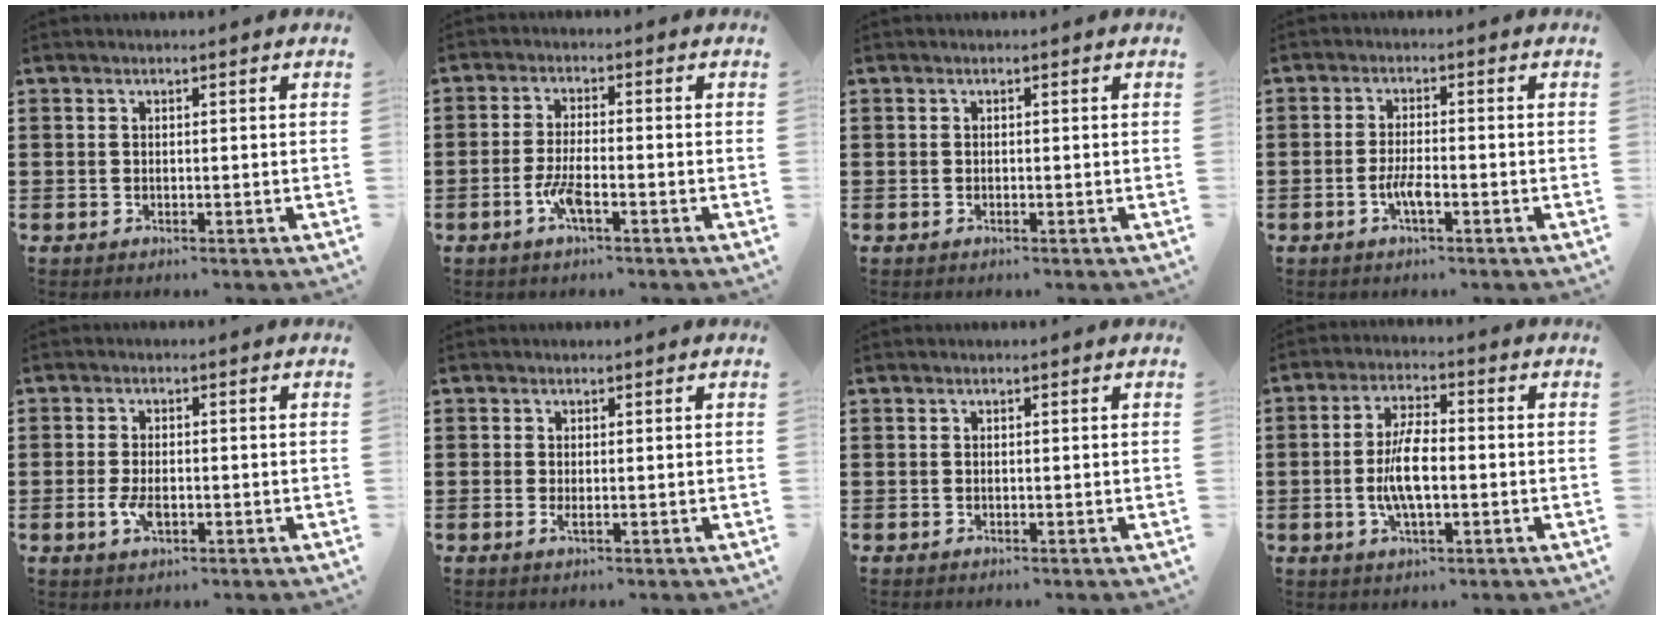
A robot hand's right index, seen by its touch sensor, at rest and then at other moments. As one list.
[{"total": 4.6, "force": [-2.2, 0.7, 3.9], "torque": [-0.093, -0.009, -0.047]}, {"total": 0.0}, {"total": 3.5, "force": [-1.6, 0.7, 3.0], "torque": [-0.066, -0.003, -0.031]}, {"total": 3.5, "force": [-0.9, 1.5, 3.0], "torque": [-0.069, -0.007, -0.016]}, {"total": 0.8, "force": [0.1, 0.2, 0.7], "torque": [-0.013, -0.001, 0.003]}, {"total": 0.0}, {"total": 7.5, "force": [-0.9, 2.8, 6.9], "torque": [-0.154, -0.003, -0.025]}]